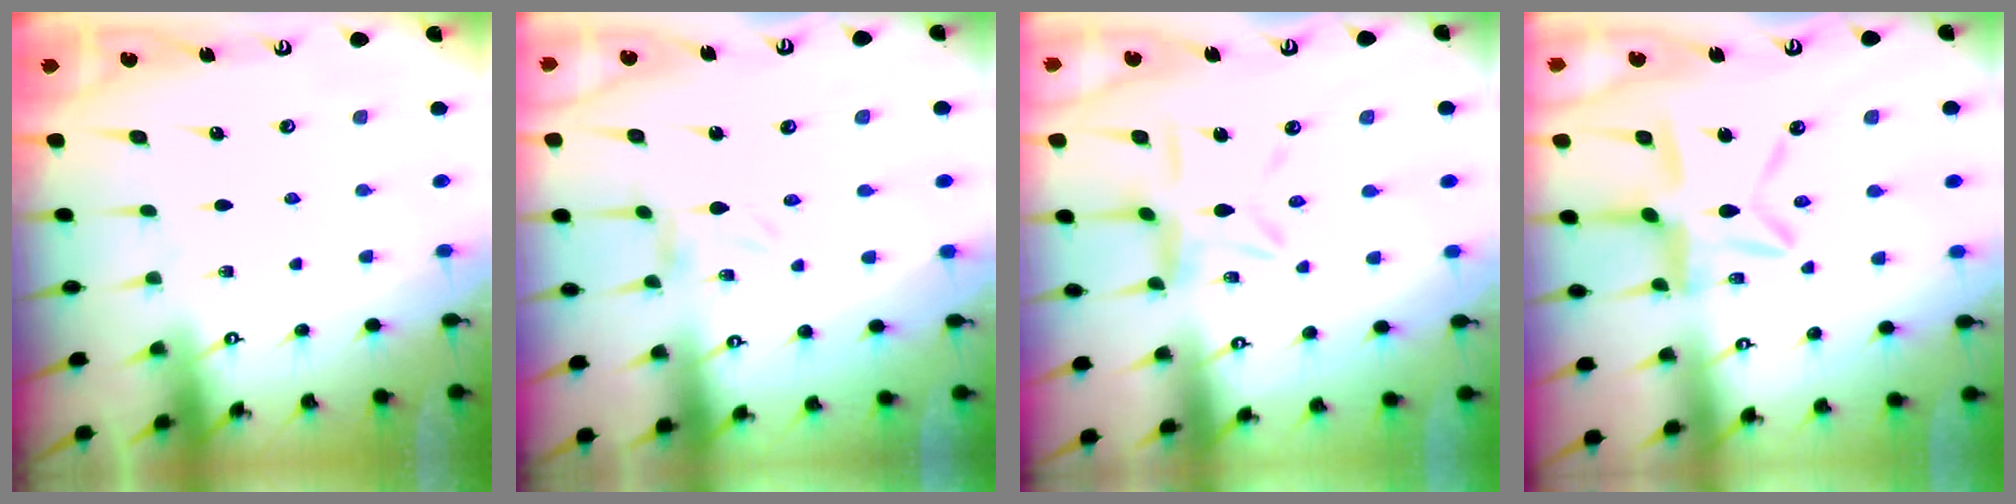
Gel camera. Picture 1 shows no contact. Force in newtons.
{"total": 0.0}
{"total": 8.9, "press": 8.8, "slide": 0.8}
{"total": 10.7, "press": 10.7, "slide": 1.1}